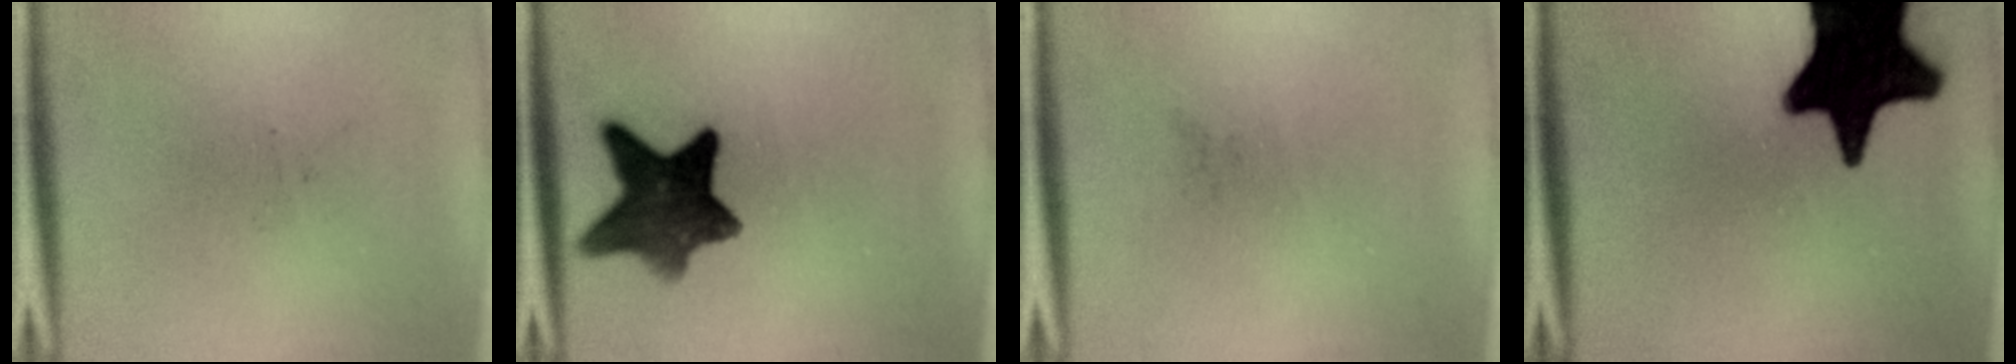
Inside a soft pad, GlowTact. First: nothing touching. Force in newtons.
{"total": 10.3}
{"total": 0.0}
{"total": 19.2}